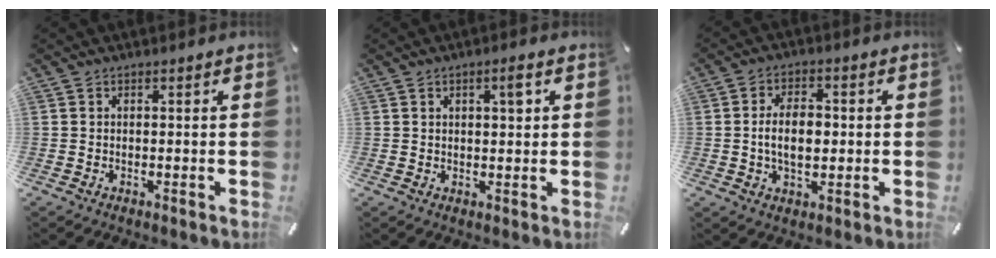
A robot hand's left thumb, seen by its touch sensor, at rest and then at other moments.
{"total": 3.4, "force": [1.2, 1.1, 2.9], "torque": [-0.051, 0.003, 0.017]}
{"total": 7.9, "force": [-0.3, 4.9, 6.3], "torque": [-0.115, 0.003, -0.010]}